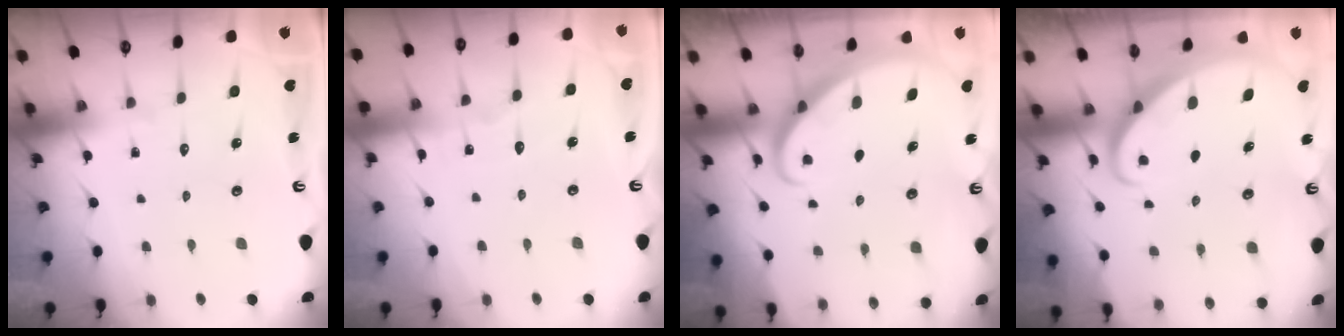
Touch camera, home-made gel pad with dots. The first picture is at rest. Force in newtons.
{"total": 3.0, "press": 2.9, "slide": 0.3}
{"total": 2.8, "press": 2.8, "slide": 0.2}
{"total": 2.3, "press": 2.3, "slide": 0.3}